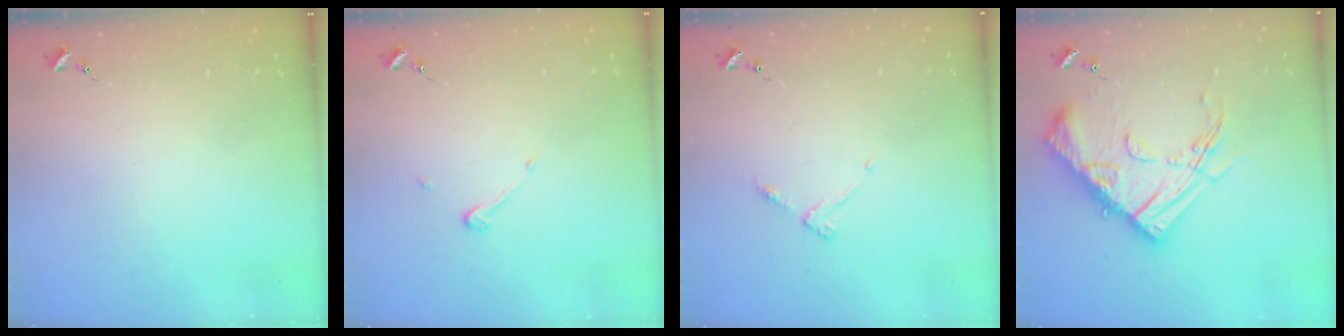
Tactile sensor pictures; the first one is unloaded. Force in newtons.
{"total": 3.8, "press": 3.8, "slide": 0.3}
{"total": 4.0, "press": 3.9, "slide": 0.5}
{"total": 19.9, "press": 19.8, "slide": 2.0}